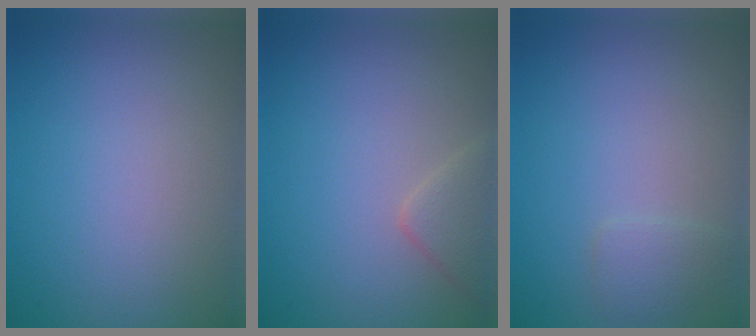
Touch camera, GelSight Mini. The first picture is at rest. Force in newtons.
{"total": 2.3, "press": 2.3, "slide": 0.1}
{"total": 1.3, "press": 1.3, "slide": 0.1}